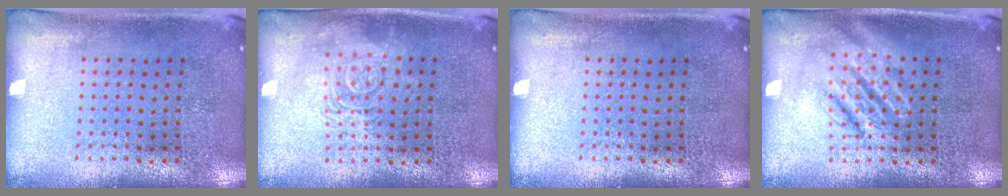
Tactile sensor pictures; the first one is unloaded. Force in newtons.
{"total": 2.8, "press": 2.8, "slide": 0.4}
{"total": 0.0}
{"total": 2.8, "press": 2.8, "slide": 0.3}